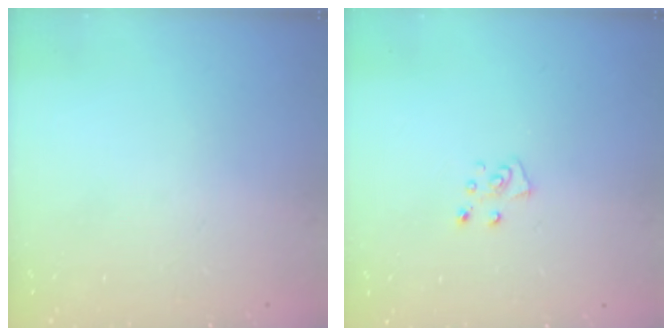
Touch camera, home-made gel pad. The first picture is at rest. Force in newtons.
{"total": 5.7, "press": 5.7, "slide": 0.7}